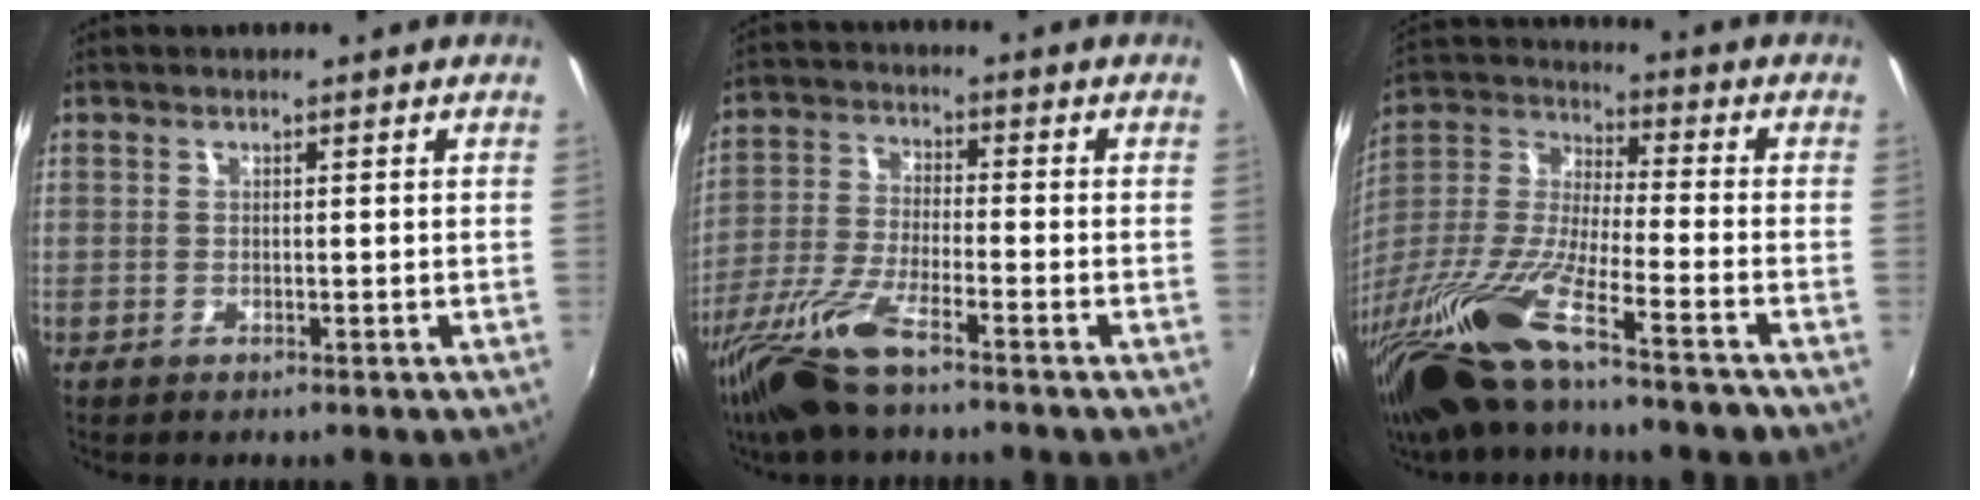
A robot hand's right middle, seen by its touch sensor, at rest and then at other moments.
{"total": 12.2, "force": [-8.7, 2.0, 8.2], "torque": [-0.179, -0.029, -0.172]}
{"total": 20.9, "force": [-14.8, 1.9, 14.6], "torque": [-0.288, -0.047, -0.281]}